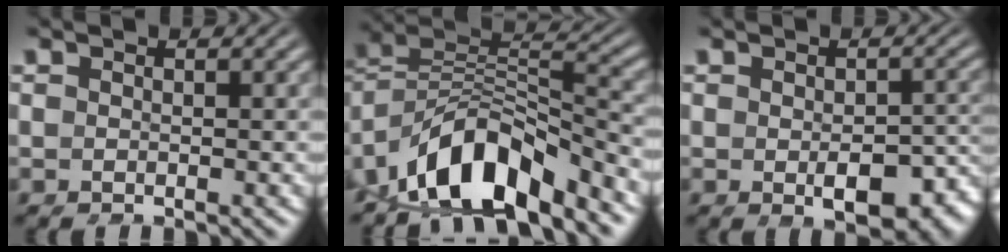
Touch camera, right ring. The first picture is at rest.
{"total": 10.3, "force": [-2.4, 7.3, 6.9], "torque": [-0.125, -0.025, -0.032]}
{"total": 4.7, "force": [-1.6, 2.0, 3.9], "torque": [-0.036, -0.003, -0.023]}